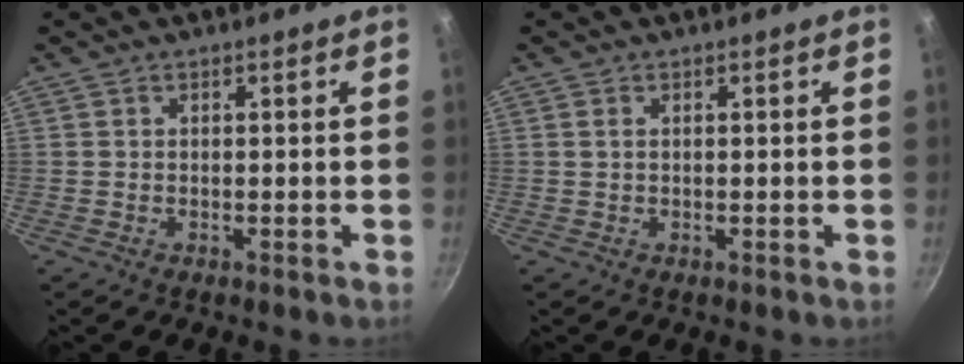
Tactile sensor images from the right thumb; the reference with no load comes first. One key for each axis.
{"total": 0.7, "fx": 0.2, "fy": 0.4, "fz": 0.5, "tx": -0.010, "ty": 0.001, "tz": 0.003}